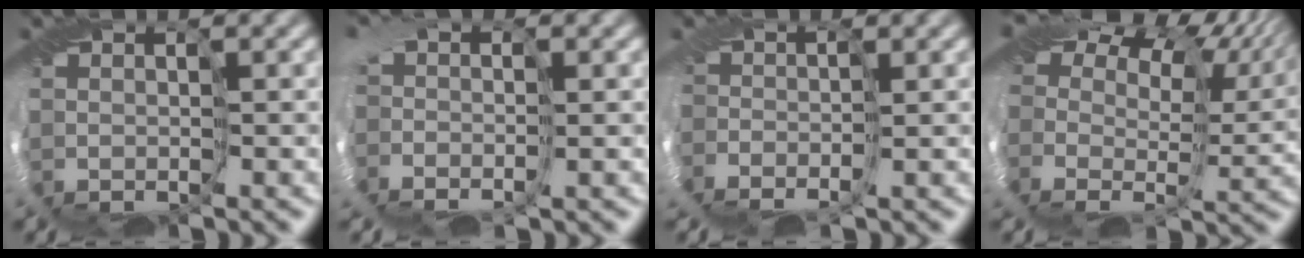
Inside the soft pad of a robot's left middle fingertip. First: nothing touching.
{"total": 2.9, "force": [-0.6, 2.0, 2.1], "torque": [-0.031, 0.003, -0.014]}
{"total": 2.4, "force": [-1.6, 1.3, 1.0], "torque": [-0.013, 0.001, -0.031]}
{"total": 13.7, "force": [7.9, 7.8, 8.1], "torque": [-0.145, 0.044, 0.127]}